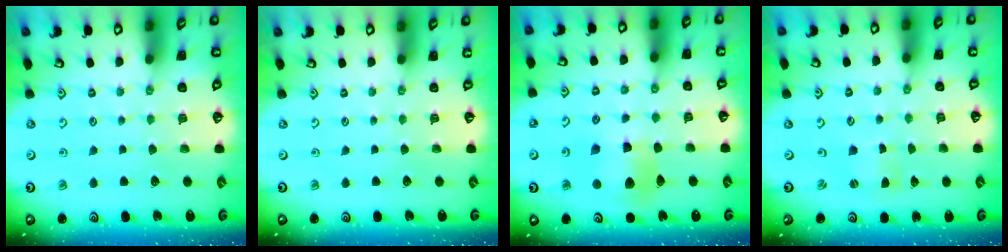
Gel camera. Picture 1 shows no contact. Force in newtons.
{"total": 0.0}
{"total": 9.2, "press": 9.1, "slide": 1.5}
{"total": 0.0}